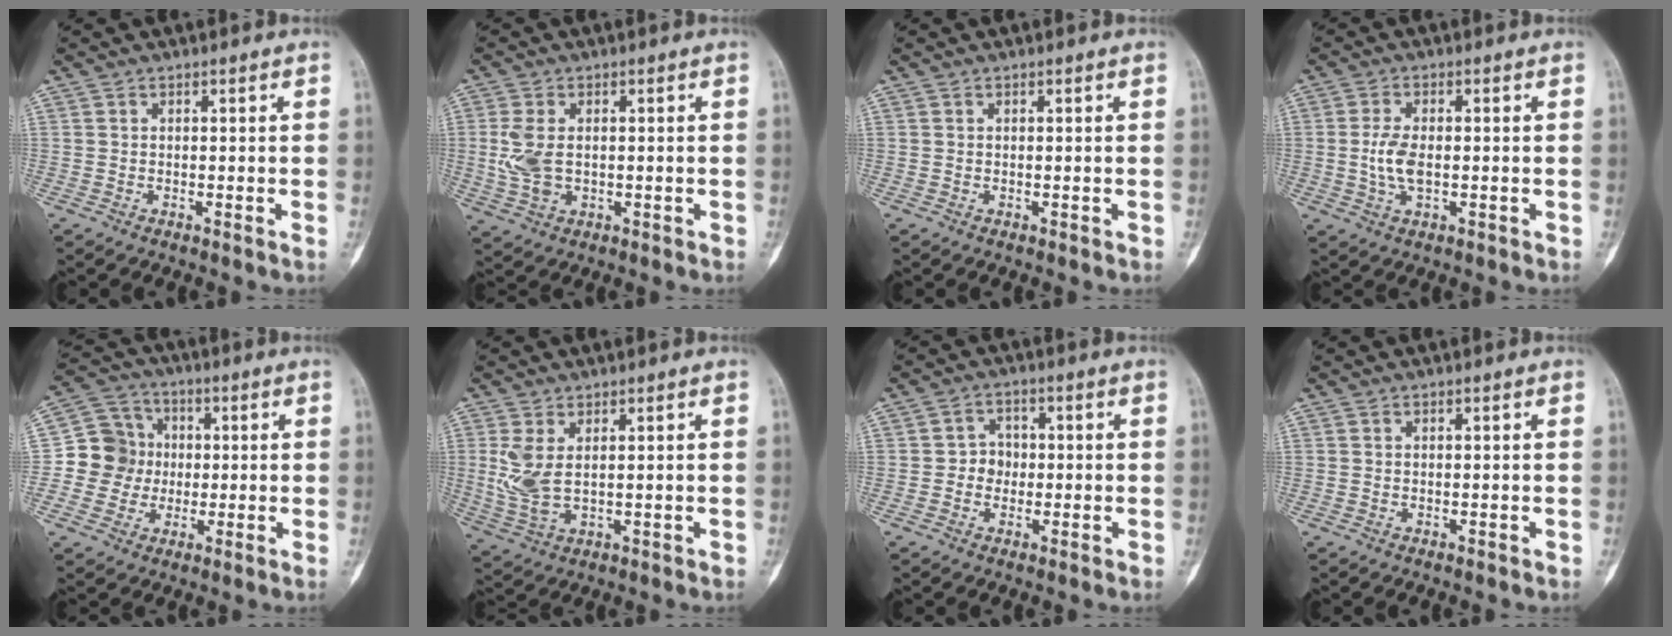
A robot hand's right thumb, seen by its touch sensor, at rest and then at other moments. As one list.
[{"total": 6.5, "force": [0.0, 4.3, 4.9], "torque": [-0.106, 0.000, 0.006]}, {"total": 0.0}, {"total": 5.5, "force": [-0.5, 3.0, 4.6], "torque": [-0.094, 0.002, -0.012]}, {"total": 10.3, "force": [-0.5, 9.8, 3.0], "torque": [-0.007, 0.023, -0.017]}, {"total": 6.6, "force": [1.2, 3.8, 5.3], "torque": [-0.114, -0.005, 0.036]}, {"total": 4.2, "force": [-0.5, 3.9, 1.6], "torque": [0.008, 0.011, -0.017]}, {"total": 0.0}]